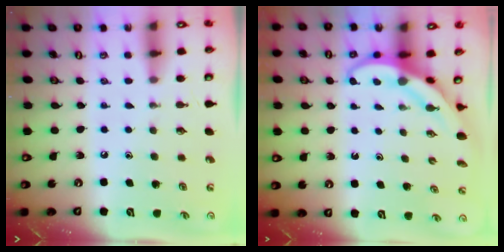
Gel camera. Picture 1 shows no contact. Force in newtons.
{"total": 4.0, "press": 4.0, "slide": 0.3}